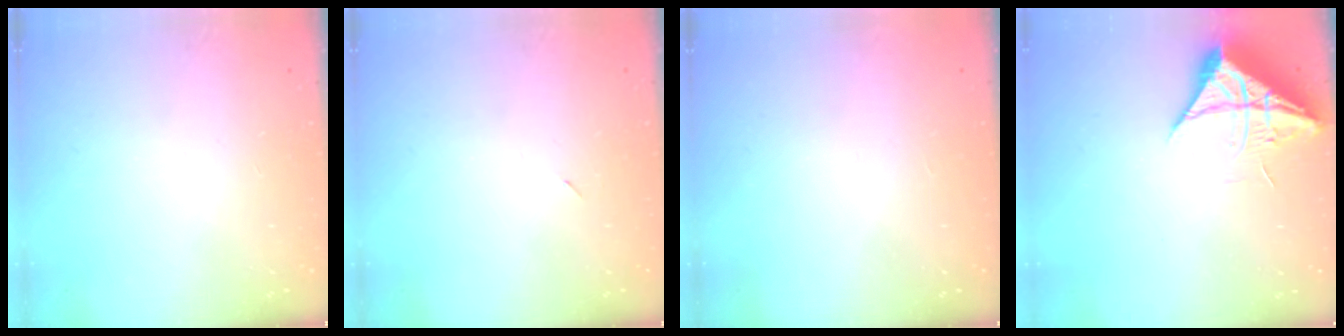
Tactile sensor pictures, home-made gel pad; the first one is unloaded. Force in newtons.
{"total": 2.3, "press": 1.9, "slide": 1.2}
{"total": 1.6, "press": 1.6, "slide": 0.1}
{"total": 9.4, "press": 9.3, "slide": 1.0}